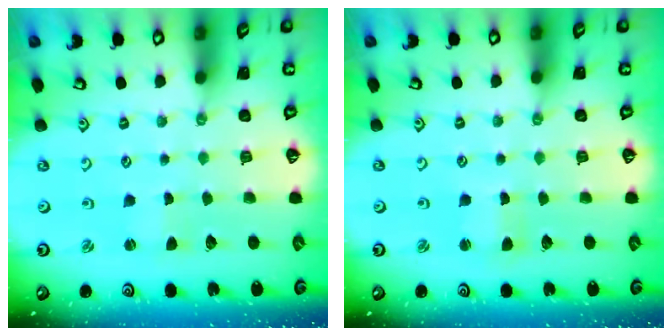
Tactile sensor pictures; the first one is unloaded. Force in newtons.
{"total": 1.4, "press": 1.3, "slide": 0.3}